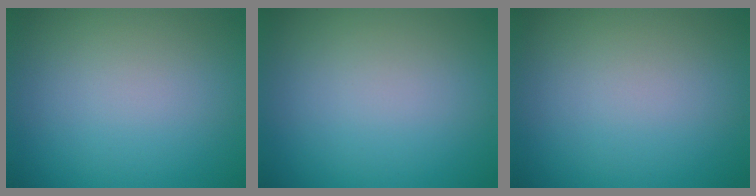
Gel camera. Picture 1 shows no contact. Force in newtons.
{"total": 0.0}
{"total": 0.0}